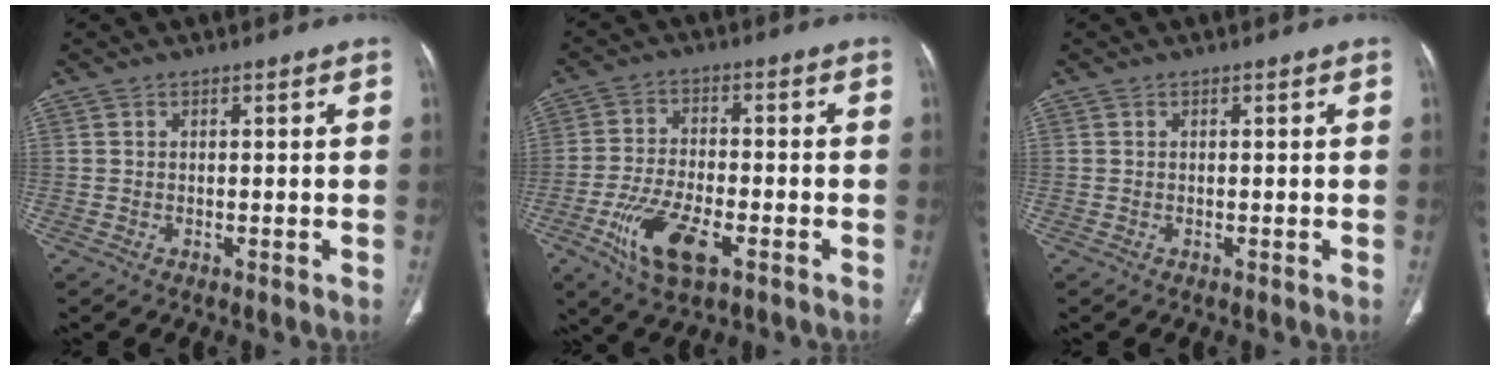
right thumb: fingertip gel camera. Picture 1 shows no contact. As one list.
[{"total": 11.1, "force": [-4.8, 4.7, 8.8], "torque": [-0.181, 0.007, -0.084]}, {"total": 0.0}]